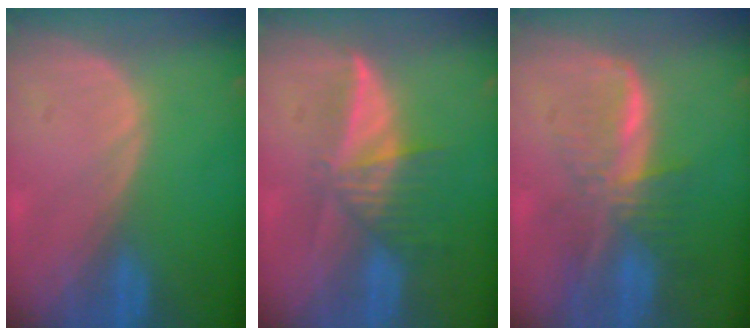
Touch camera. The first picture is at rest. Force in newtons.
{"total": 6.0, "press": 5.7, "slide": 1.9}
{"total": 8.2, "press": 6.9, "slide": 4.4}